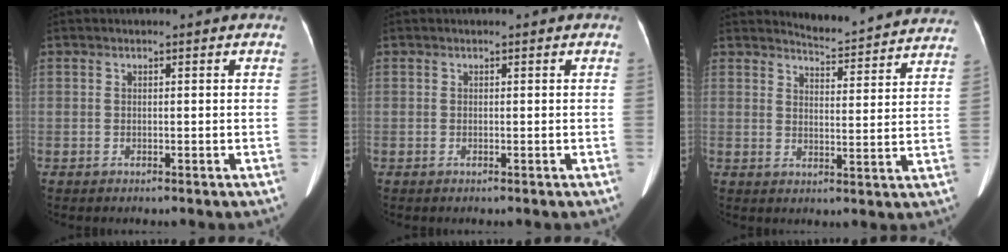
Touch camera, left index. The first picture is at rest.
{"total": 0.0}
{"total": 15.1, "force": [14.8, 1.4, 2.6], "torque": [-0.023, -0.056, 0.158]}